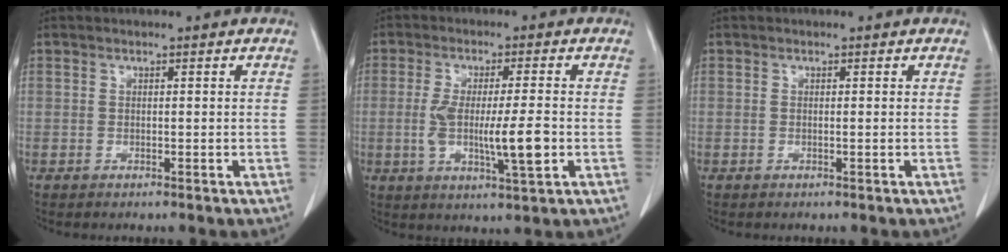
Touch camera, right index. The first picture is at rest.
{"total": 9.2, "force": [-1.5, 1.0, 9.1], "torque": [-0.167, -0.012, -0.025]}
{"total": 0.0}